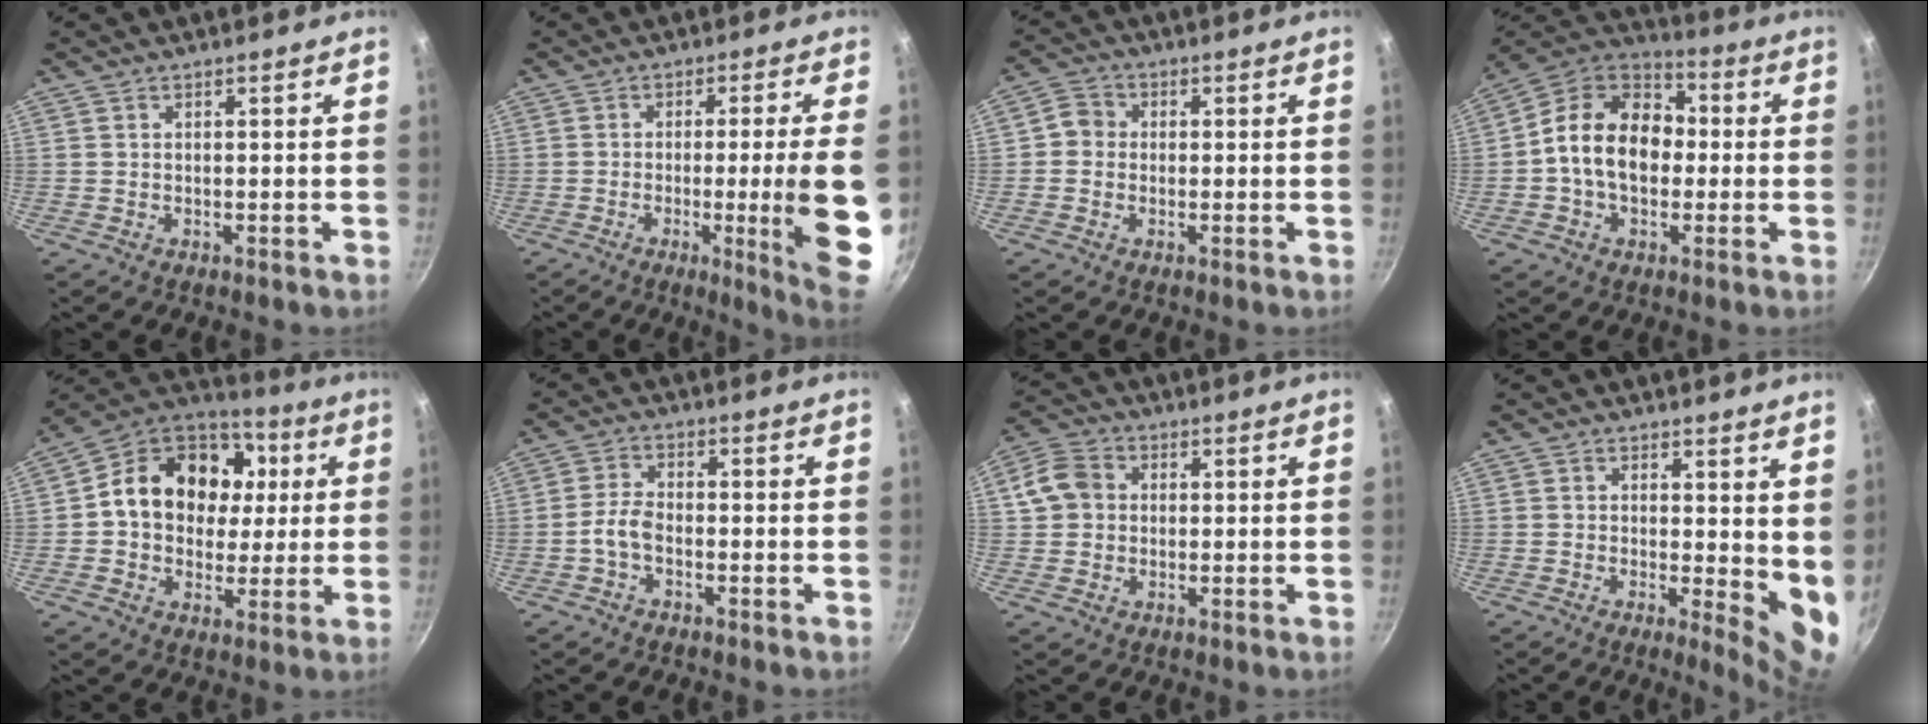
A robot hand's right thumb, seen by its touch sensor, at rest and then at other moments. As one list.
[{"total": 13.4, "force": [-2.4, -0.1, 13.2], "torque": [-0.183, -0.001, -0.027]}, {"total": 4.0, "force": [-0.2, 3.7, 1.5], "torque": [-0.007, 0.008, -0.019]}, {"total": 16.3, "force": [-0.3, 11.9, 11.2], "torque": [-0.151, 0.037, -0.026]}, {"total": 19.1, "force": [2.8, 15.3, 11.2], "torque": [-0.165, 0.024, 0.032]}, {"total": 3.8, "force": [-1.7, 1.9, 2.7], "torque": [-0.059, 0.020, -0.042]}, {"total": 6.9, "force": [0.8, 6.0, 3.4], "torque": [-0.042, 0.012, -0.001]}, {"total": 6.5, "force": [1.0, 2.5, 5.9], "torque": [-0.070, -0.023, 0.012]}]